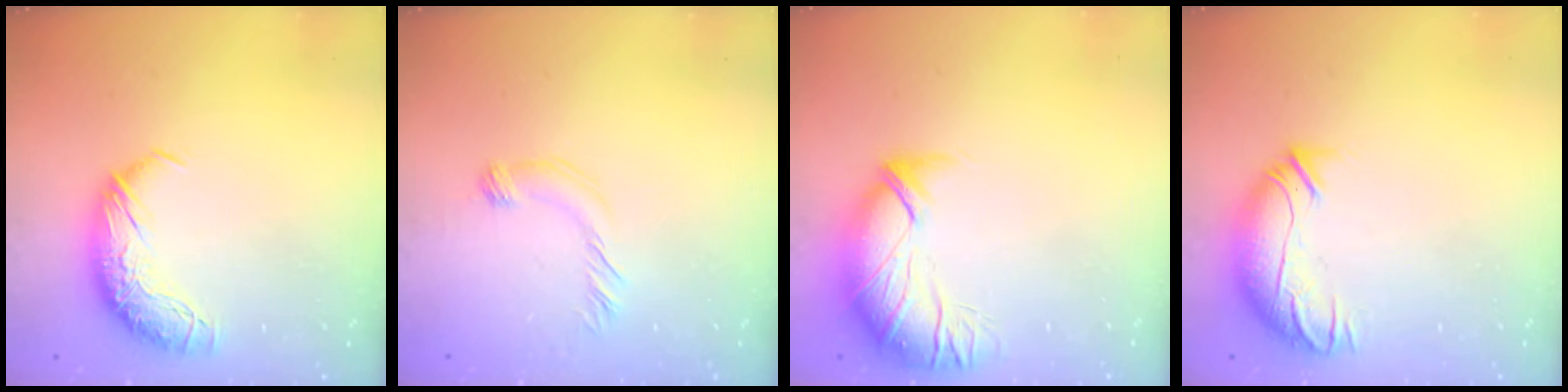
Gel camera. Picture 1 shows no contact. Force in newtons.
{"total": 3.4, "press": 3.3, "slide": 0.7}
{"total": 2.7, "press": 1.2, "slide": 2.4}
{"total": 3.6, "press": 2.4, "slide": 2.7}